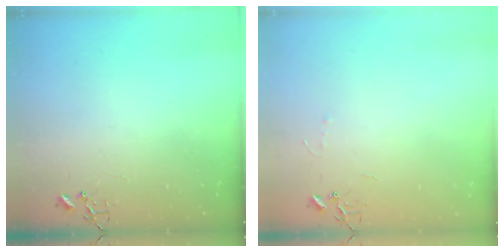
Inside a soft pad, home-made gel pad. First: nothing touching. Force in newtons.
{"total": 3.4, "press": 3.4, "slide": 0.5}